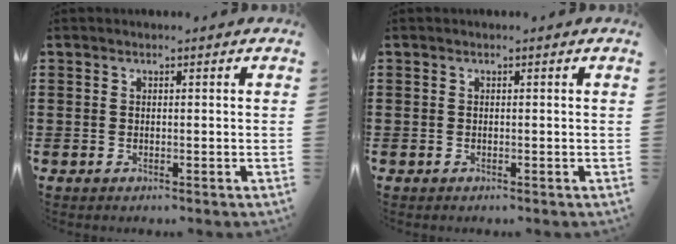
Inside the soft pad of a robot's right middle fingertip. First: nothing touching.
{"total": 0.0}